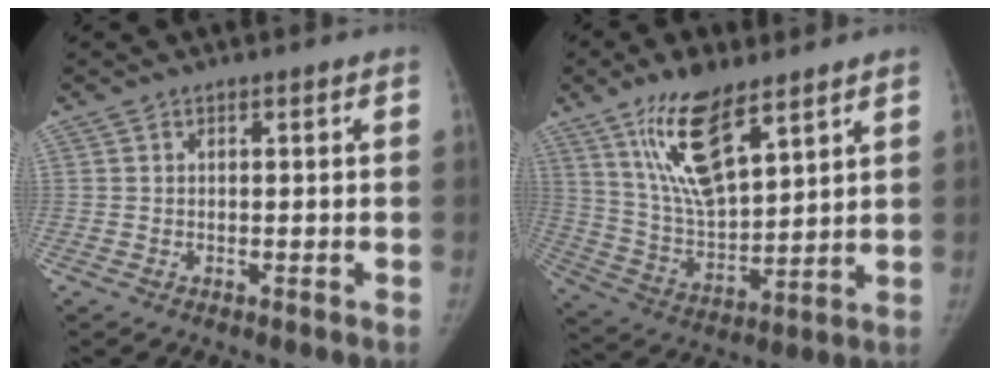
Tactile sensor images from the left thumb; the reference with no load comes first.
{"total": 15.7, "force": [9.4, 6.1, 11.0], "torque": [-0.177, -0.050, 0.185]}